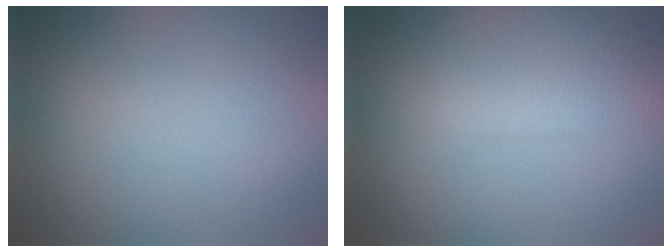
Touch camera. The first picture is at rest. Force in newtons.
{"total": 4.5, "press": 4.5, "slide": 0.3}